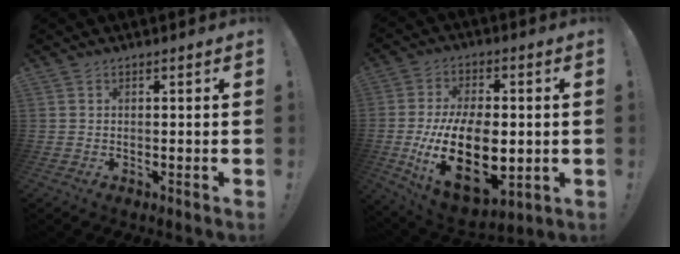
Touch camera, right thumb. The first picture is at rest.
{"total": 23.4, "force": [-3.5, 13.0, 19.1], "torque": [-0.342, -0.002, -0.044]}